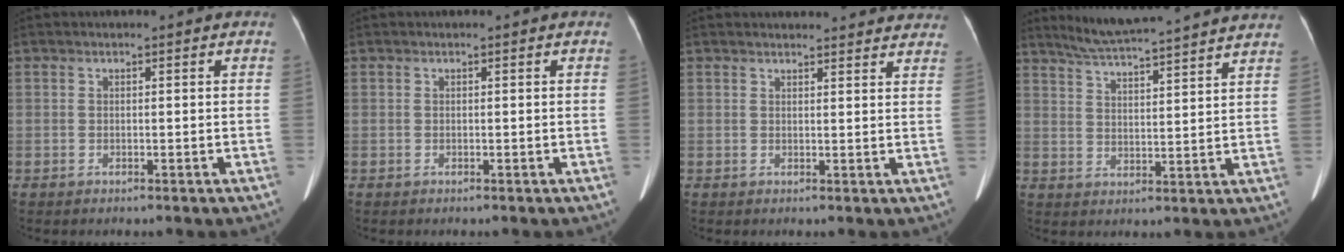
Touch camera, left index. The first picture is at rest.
{"total": 0.0}
{"total": 14.5, "force": [13.9, 2.7, 3.5], "torque": [-0.021, 0.009, 0.146]}
{"total": 19.3, "force": [17.7, 0.1, 7.8], "torque": [-0.130, 0.006, 0.243]}